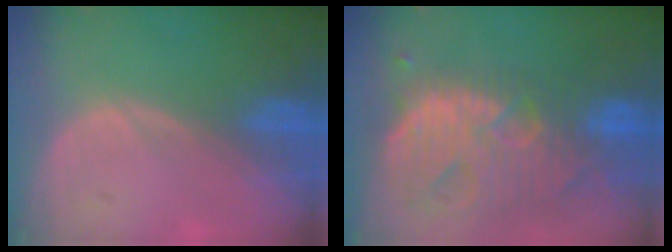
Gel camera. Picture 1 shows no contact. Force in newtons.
{"total": 13.9, "press": 11.7, "slide": 7.5}